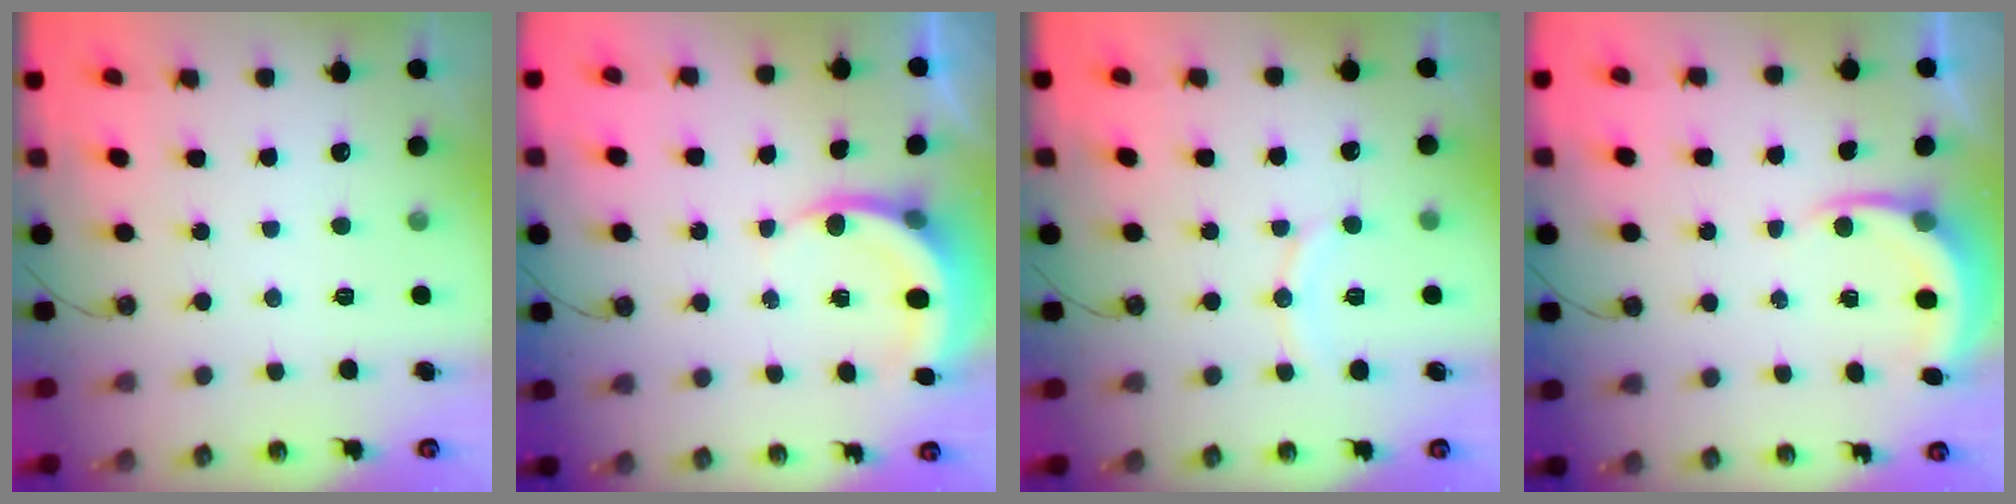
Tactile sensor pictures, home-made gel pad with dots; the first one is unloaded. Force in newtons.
{"total": 4.5, "press": 4.5, "slide": 0.5}
{"total": 8.2, "press": 8.2, "slide": 0.8}
{"total": 5.8, "press": 5.8, "slide": 0.3}